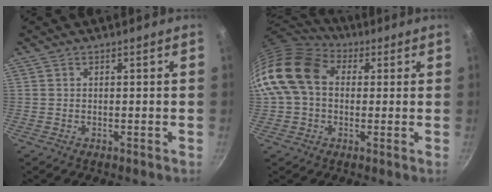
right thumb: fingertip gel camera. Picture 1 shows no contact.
{"total": 15.1, "force": [2.2, 11.4, 9.7], "torque": [-0.167, 0.026, 0.023]}